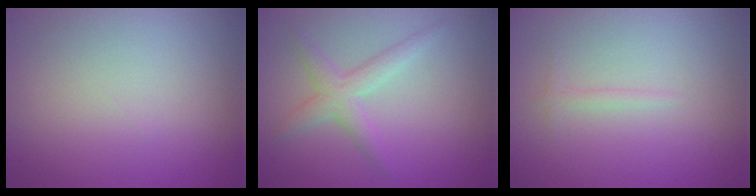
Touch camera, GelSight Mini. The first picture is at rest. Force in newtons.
{"total": 1.7, "press": 1.7, "slide": 0.2}
{"total": 0.7, "press": 0.7, "slide": 0.1}